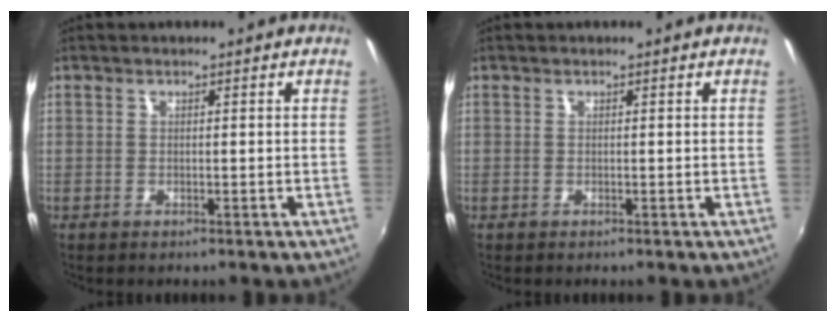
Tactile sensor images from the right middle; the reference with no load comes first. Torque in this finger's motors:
{"motor_torque": [-0.01, -0.01, 0.00, 0.00]}